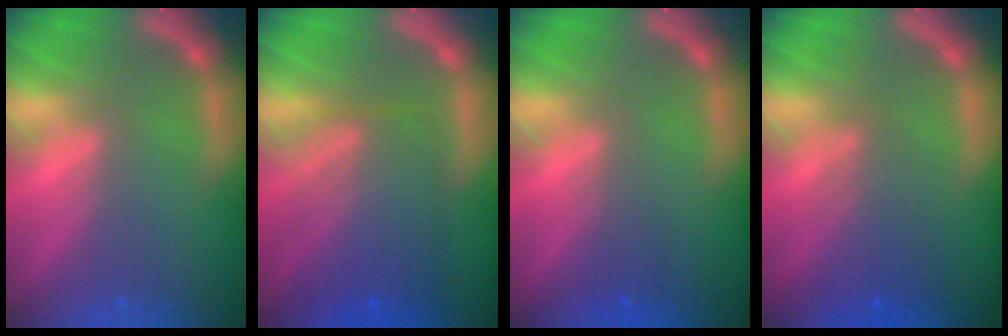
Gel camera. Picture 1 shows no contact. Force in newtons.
{"total": 7.5}
{"total": 1.5}
{"total": 3.5}